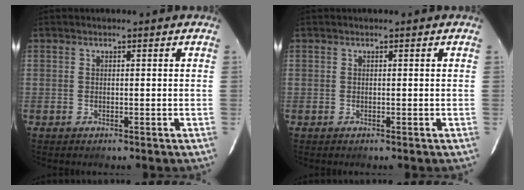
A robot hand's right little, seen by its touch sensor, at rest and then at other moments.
{"total": 0.0}